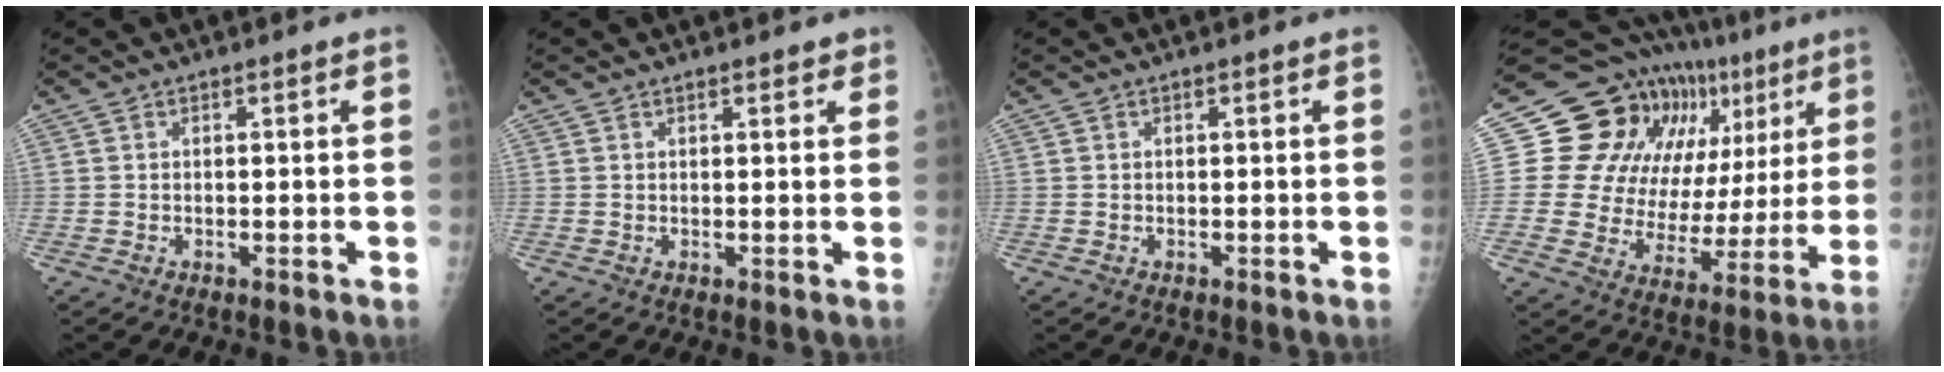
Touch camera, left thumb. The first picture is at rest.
{"total": 2.0, "force": [1.5, 0.8, 1.0], "torque": [0.000, -0.004, 0.015]}
{"total": 0.0}
{"total": 22.2, "force": [8.4, 15.0, 14.1], "torque": [-0.143, 0.012, 0.135]}